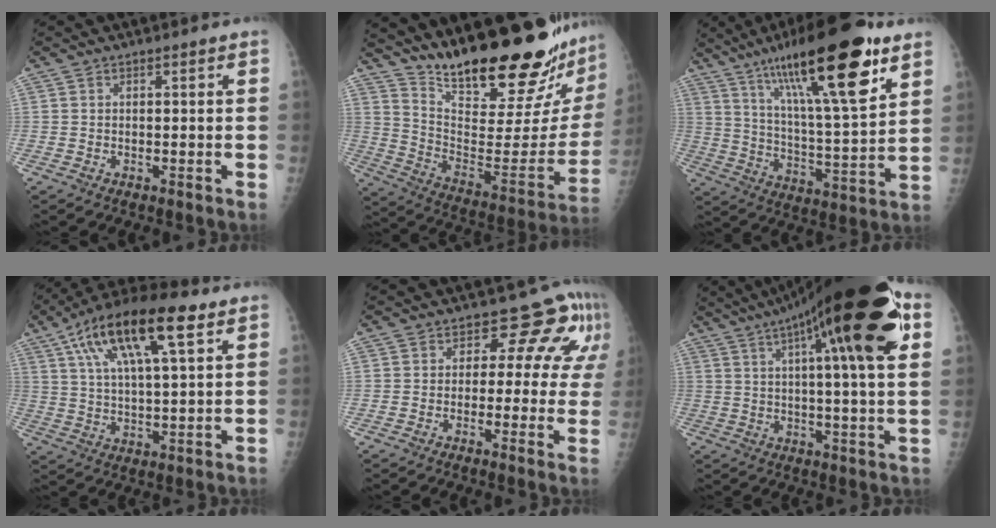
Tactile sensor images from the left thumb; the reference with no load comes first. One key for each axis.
{"total": 29.8, "fx": 24.5, "fy": 5.5, "fz": 16.0, "tx": -0.226, "ty": -0.162, "tz": 0.360}
{"total": 24.9, "fx": 14.0, "fy": 5.3, "fz": 19.9, "tx": -0.313, "ty": -0.039, "tz": 0.233}
{"total": 18.3, "fx": 8.7, "fy": 5.9, "fz": 14.9, "tx": -0.262, "ty": 0.000, "tz": 0.151}
{"total": 9.9, "fx": 3.9, "fy": 6.3, "fz": 6.5, "tx": -0.027, "ty": -0.006, "tz": 0.028}
{"total": 24.9, "fx": 10.4, "fy": 5.0, "fz": 22.1, "tx": -0.339, "ty": 0.012, "tz": 0.153}